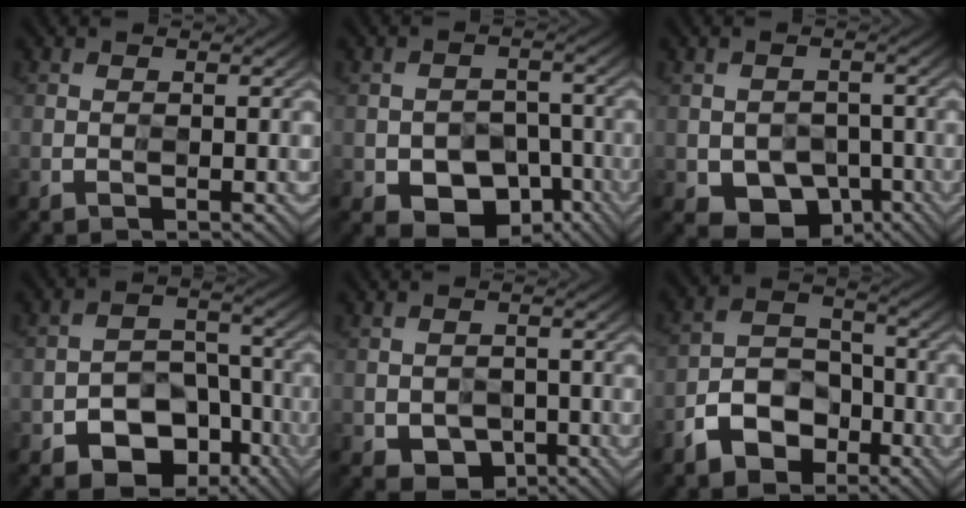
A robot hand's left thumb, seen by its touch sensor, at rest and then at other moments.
{"total": 5.5, "force": [-3.1, 4.0, 2.3], "torque": [-0.032, -0.011, -0.051]}
{"total": 4.4, "force": [-1.7, 3.7, 1.8], "torque": [-0.035, -0.016, -0.025]}
{"total": 7.2, "force": [-4.8, 4.8, 2.6], "torque": [-0.028, -0.010, -0.083]}
{"total": 1.8, "force": [-0.6, 1.7, 0.2], "torque": [-0.017, -0.007, -0.007]}
{"total": 6.3, "force": [-4.4, 4.1, 2.1], "torque": [-0.033, -0.001, -0.093]}